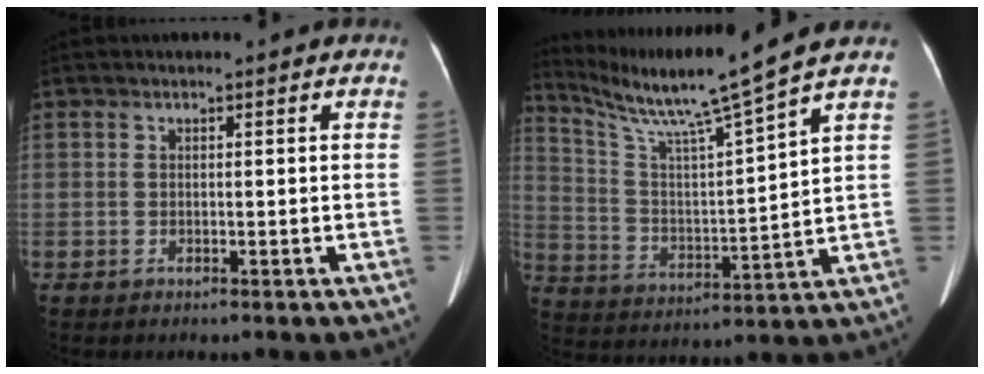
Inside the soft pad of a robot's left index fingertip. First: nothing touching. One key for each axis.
{"total": 14.1, "fx": 11.5, "fy": -2.5, "fz": 7.7, "tx": -0.144, "ty": -0.010, "tz": 0.207}